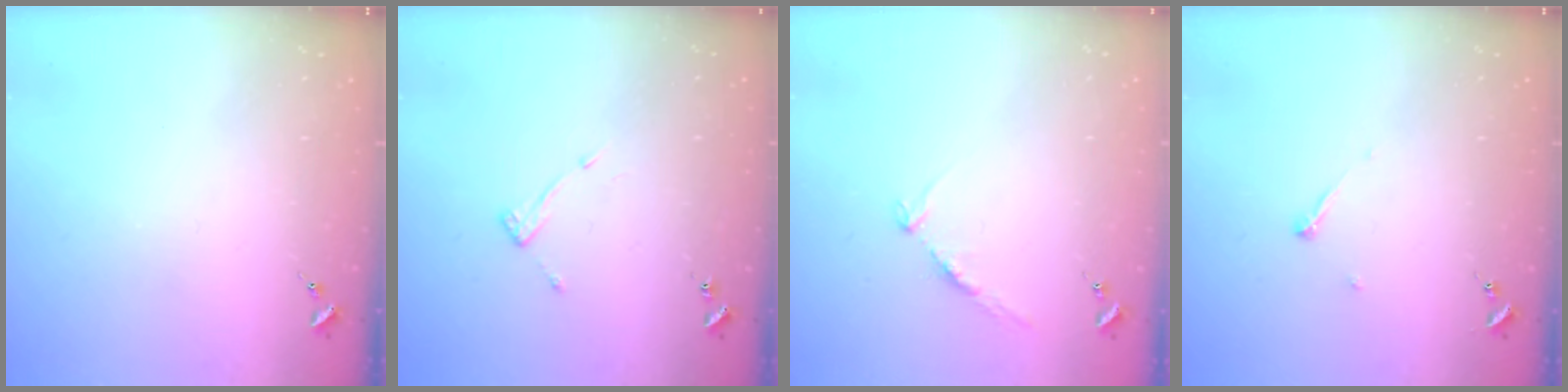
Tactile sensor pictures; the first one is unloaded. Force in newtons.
{"total": 7.5, "press": 7.5, "slide": 0.5}
{"total": 8.3, "press": 8.2, "slide": 0.9}
{"total": 3.2, "press": 3.2, "slide": 0.3}